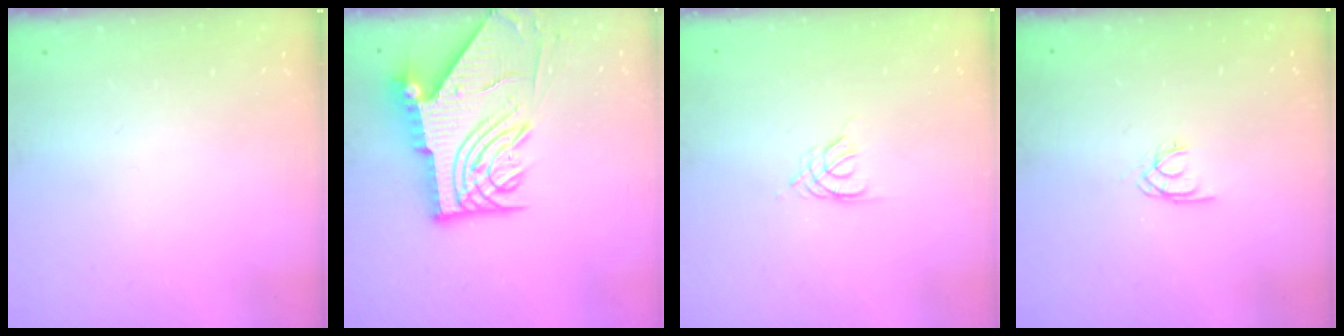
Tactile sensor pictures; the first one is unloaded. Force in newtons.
{"total": 14.8, "press": 14.7, "slide": 1.8}
{"total": 1.8, "press": 1.8, "slide": 0.4}
{"total": 1.7, "press": 1.7, "slide": 0.2}